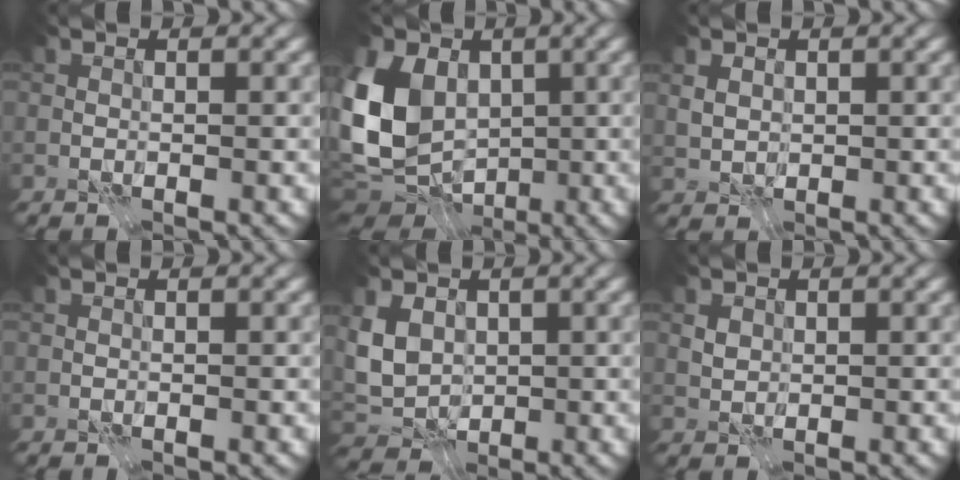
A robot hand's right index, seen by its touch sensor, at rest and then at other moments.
{"total": 12.1, "force": [0.3, 9.2, 7.8], "torque": [-0.192, -0.002, -0.005]}
{"total": 1.8, "force": [0.6, 1.4, 0.9], "torque": [-0.021, -0.001, 0.014]}
{"total": 0.0}
{"total": 4.9, "force": [1.1, 4.0, 2.7], "torque": [-0.063, -0.002, 0.020]}
{"total": 1.3, "force": [0.4, 1.1, 0.5], "torque": [-0.011, 0.000, 0.009]}